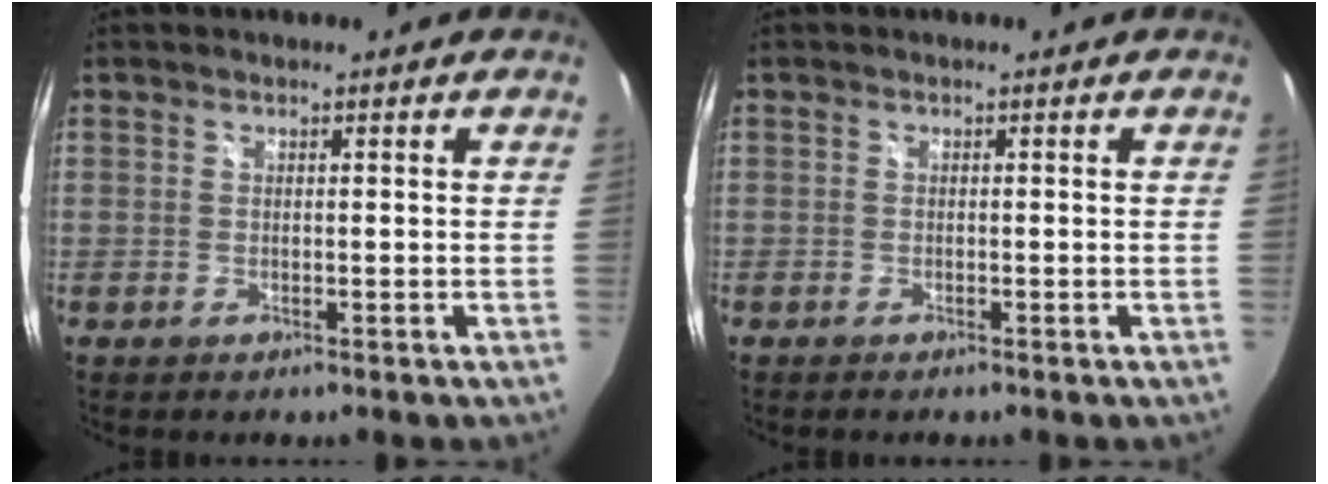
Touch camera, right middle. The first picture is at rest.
{"total": 0.5, "force": [-0.5, 0.1, 0.1], "torque": [-0.003, -0.003, -0.011]}